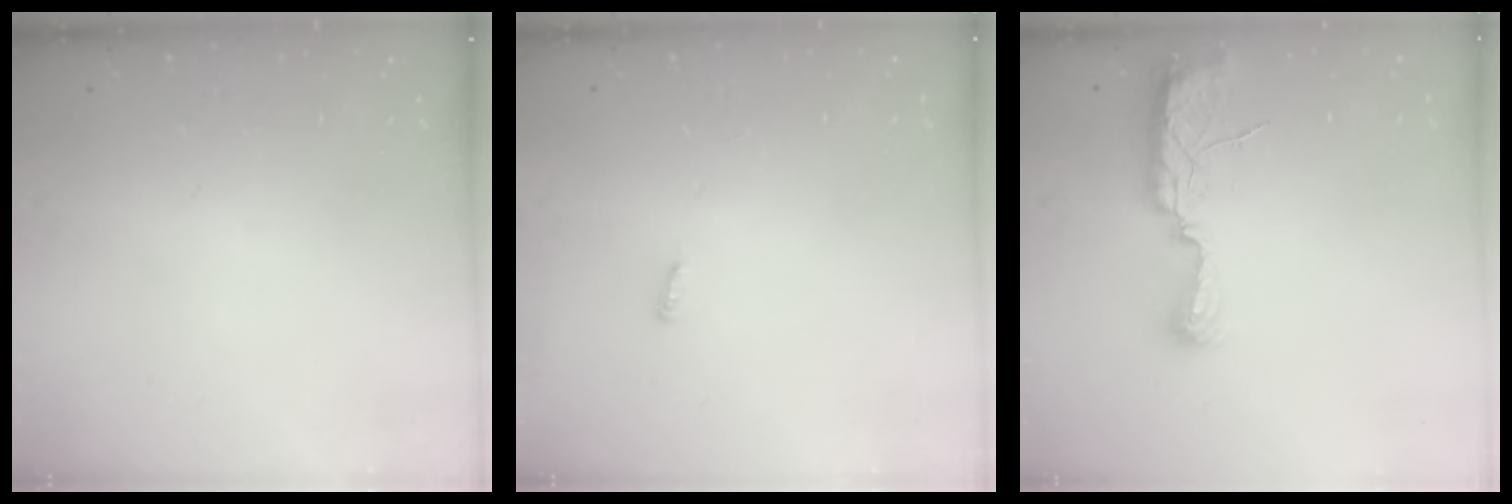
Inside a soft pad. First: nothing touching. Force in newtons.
{"total": 2.9, "press": 2.9, "slide": 0.2}
{"total": 10.0, "press": 8.9, "slide": 4.5}